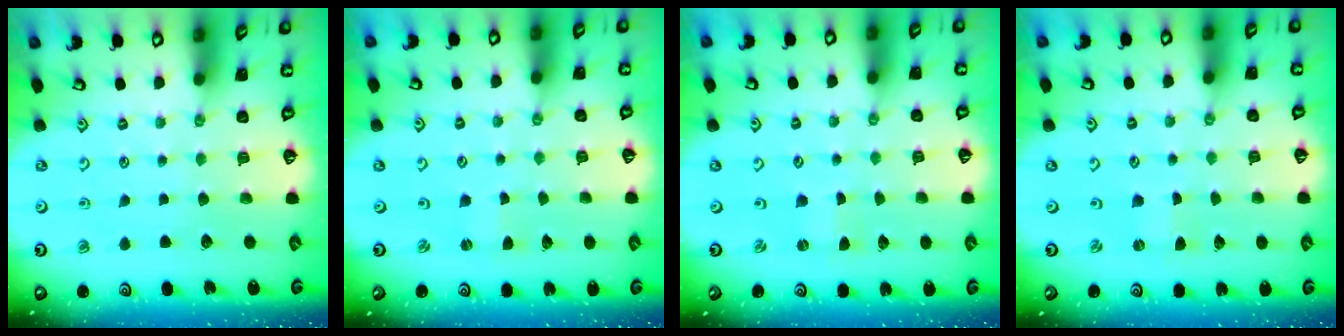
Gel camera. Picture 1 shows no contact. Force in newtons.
{"total": 0.7, "press": 0.7, "slide": 0.1}
{"total": 0.0}
{"total": 0.0}